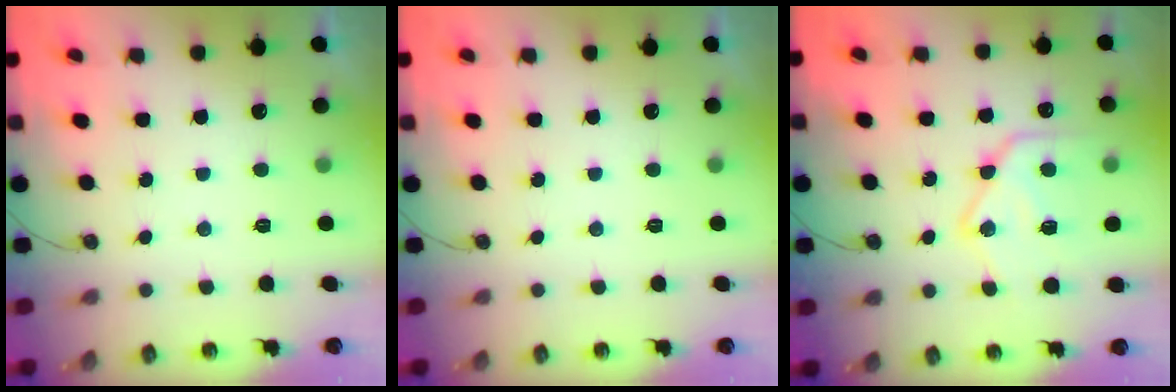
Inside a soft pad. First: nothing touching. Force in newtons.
{"total": 0.0}
{"total": 17.9, "press": 17.8, "slide": 2.1}